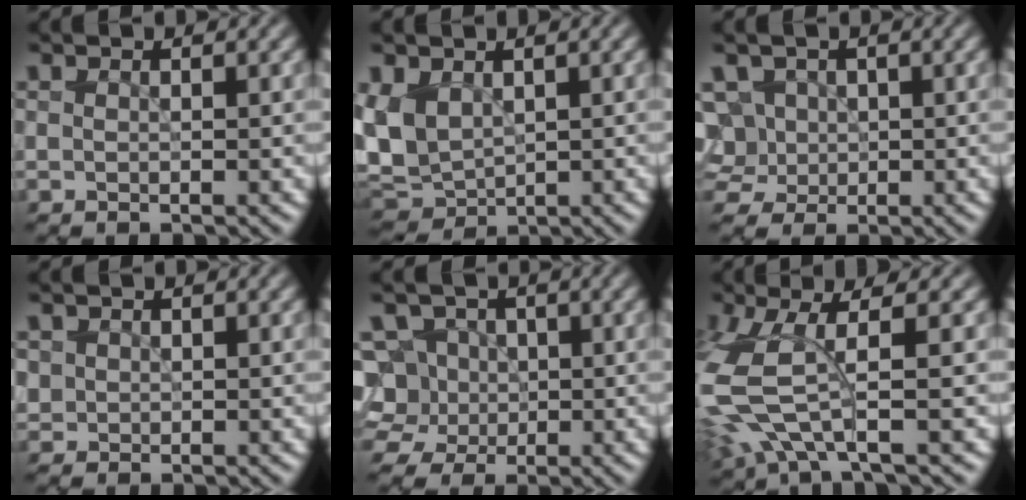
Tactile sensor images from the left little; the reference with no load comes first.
{"total": 5.0, "force": [1.1, 3.7, 3.3], "torque": [-0.076, 0.002, 0.017]}
{"total": 5.6, "force": [1.2, 4.9, 2.6], "torque": [-0.038, 0.032, 0.007]}
{"total": 1.0, "force": [0.3, 1.0, 0.0], "torque": [0.011, 0.001, 0.005]}
{"total": 7.6, "force": [0.9, 6.7, 3.5], "torque": [-0.057, 0.038, -0.025]}
{"total": 6.3, "force": [-0.3, 2.1, 5.9], "torque": [-0.161, -0.007, -0.007]}